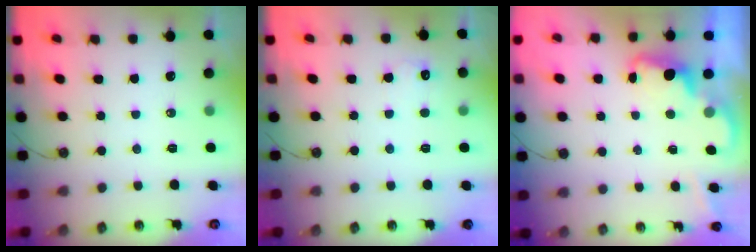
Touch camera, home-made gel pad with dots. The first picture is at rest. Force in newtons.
{"total": 3.4, "press": 3.3, "slide": 1.0}
{"total": 2.2, "press": 2.1, "slide": 0.5}